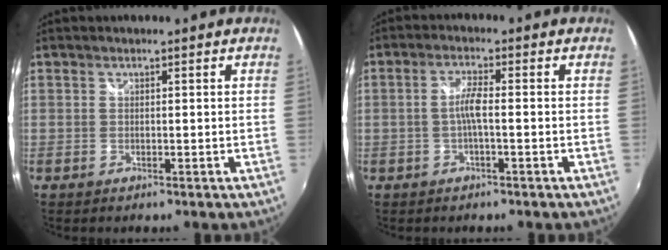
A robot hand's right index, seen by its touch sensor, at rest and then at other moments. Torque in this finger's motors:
{"motor_torque": [0.48, -0.07, 0.27, 0.08]}